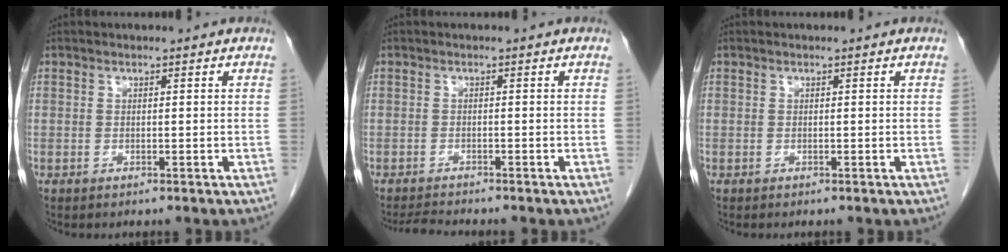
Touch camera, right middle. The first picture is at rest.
{"total": 2.4, "force": [-2.3, -0.6, 0.3], "torque": [-0.018, -0.018, -0.041]}
{"total": 0.0}